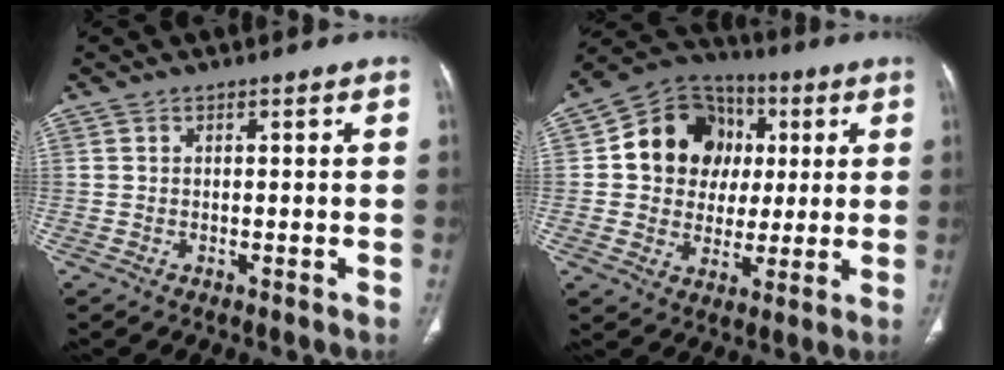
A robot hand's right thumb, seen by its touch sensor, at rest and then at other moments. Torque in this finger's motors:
{"motor_torque": [0.52, 2.53, 0.53, -0.36, 0.06]}